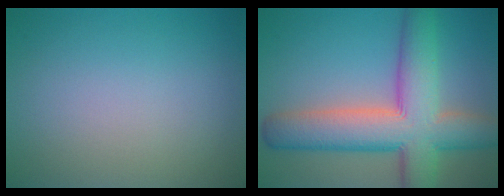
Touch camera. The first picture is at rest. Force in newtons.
{"total": 10.5, "press": 10.4, "slide": 0.6}